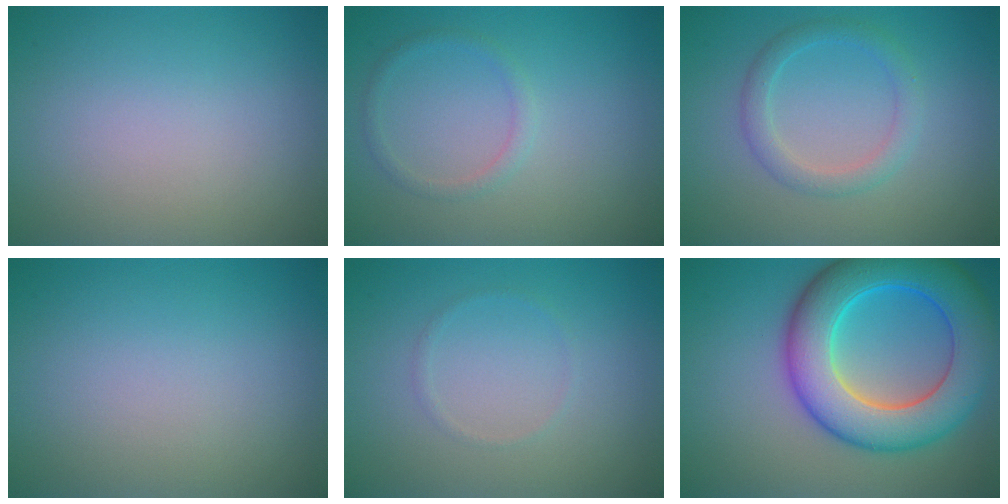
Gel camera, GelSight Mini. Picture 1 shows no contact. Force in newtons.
{"total": 1.2, "press": 1.2, "slide": 0.1}
{"total": 2.4, "press": 2.3, "slide": 0.1}
{"total": 0.0}
{"total": 0.6, "press": 0.6, "slide": 0.1}
{"total": 10.5, "press": 10.5, "slide": 0.3}